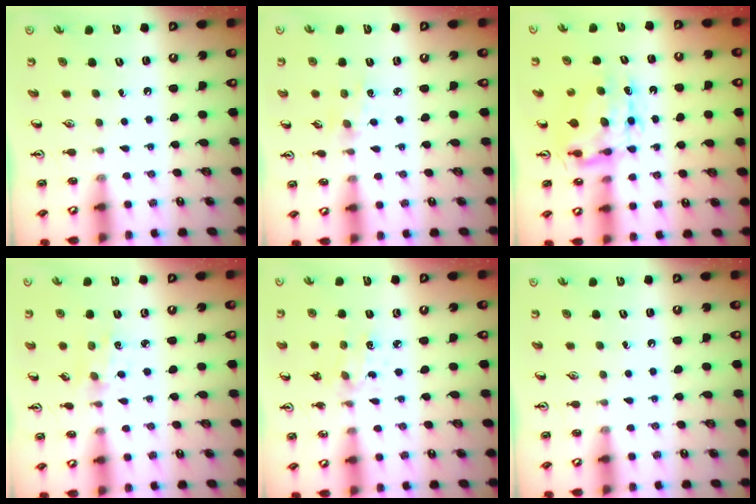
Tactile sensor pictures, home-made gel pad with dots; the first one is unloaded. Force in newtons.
{"total": 2.1, "press": 2.0, "slide": 0.4}
{"total": 8.0, "press": 8.0, "slide": 0.6}
{"total": 1.2, "press": 1.2, "slide": 0.3}
{"total": 2.4, "press": 2.4, "slide": 0.6}
{"total": 0.0}